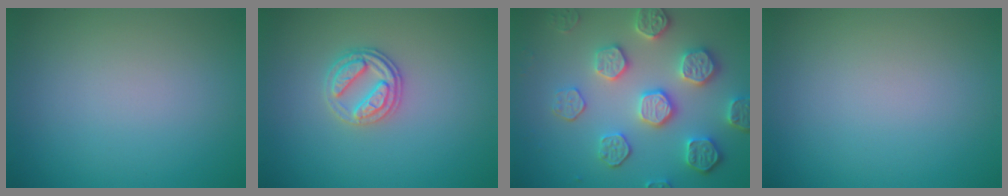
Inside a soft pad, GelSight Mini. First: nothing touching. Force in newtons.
{"total": 2.7, "press": 2.6, "slide": 0.8}
{"total": 5.6, "press": 5.1, "slide": 2.2}
{"total": 0.0}